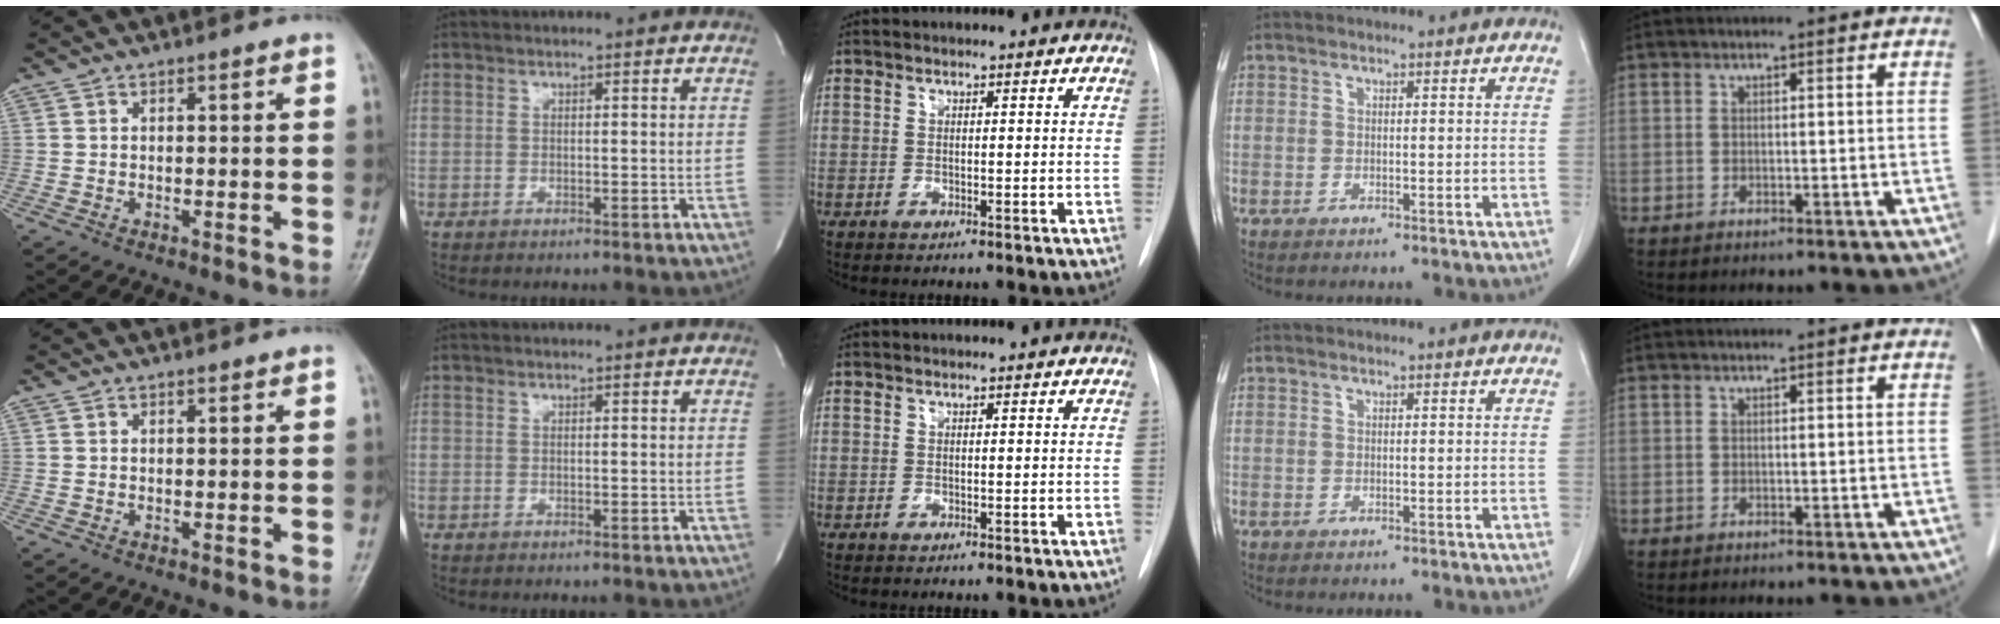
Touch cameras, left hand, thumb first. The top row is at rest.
{}